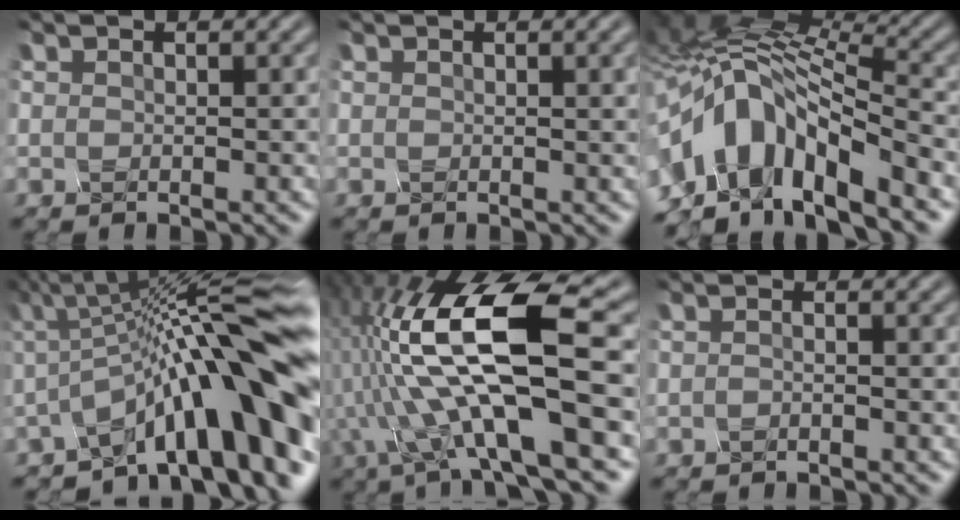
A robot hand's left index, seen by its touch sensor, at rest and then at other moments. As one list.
[{"total": 2.7, "force": [1.3, 0.9, 2.2], "torque": [-0.033, 0.008, 0.026]}, {"total": 10.7, "force": [-4.5, 5.2, 8.2], "torque": [-0.137, 0.010, -0.094]}, {"total": 13.7, "force": [-3.1, 3.3, 12.9], "torque": [-0.159, 0.025, -0.059]}, {"total": 12.9, "force": [-2.0, 3.7, 12.2], "torque": [-0.222, 0.018, -0.050]}, {"total": 0.9, "force": [-0.5, 0.3, 0.8], "torque": [-0.011, -0.006, -0.023]}]